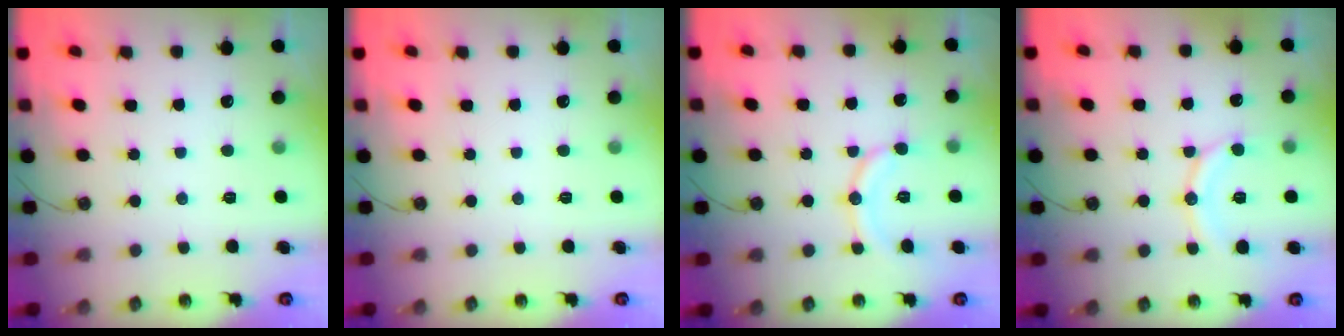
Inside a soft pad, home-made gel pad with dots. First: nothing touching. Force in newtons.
{"total": 0.0}
{"total": 10.3, "press": 10.3, "slide": 0.4}
{"total": 11.5, "press": 11.5, "slide": 1.0}